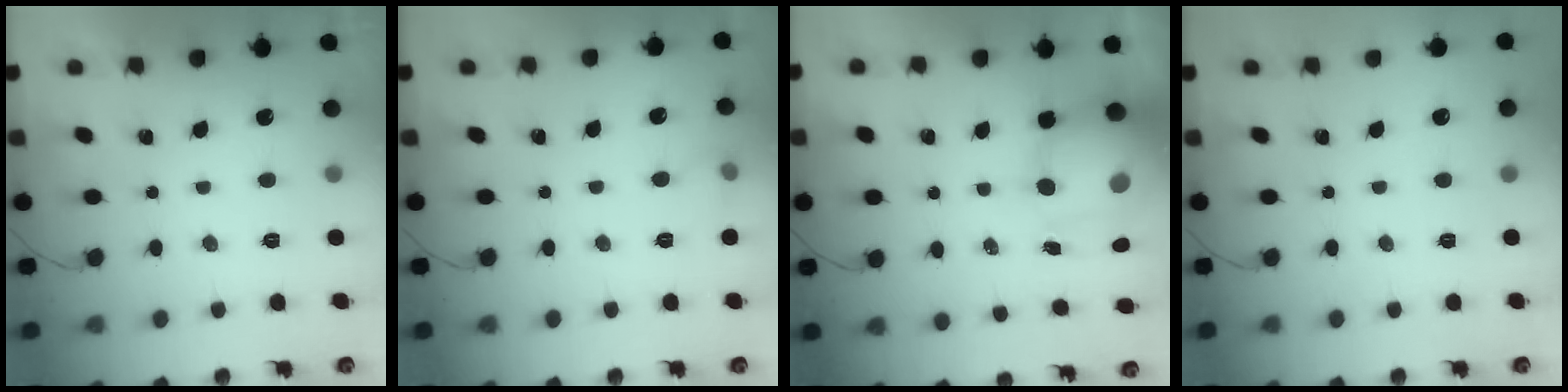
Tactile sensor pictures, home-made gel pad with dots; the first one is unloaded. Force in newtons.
{"total": 4.5, "press": 4.2, "slide": 1.6}
{"total": 10.8, "press": 10.4, "slide": 2.8}
{"total": 0.0}